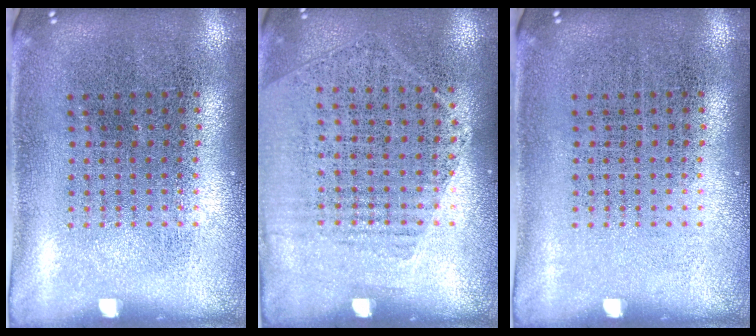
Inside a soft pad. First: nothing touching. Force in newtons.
{"total": 1.2, "press": 1.0, "slide": 0.7}
{"total": 0.0}